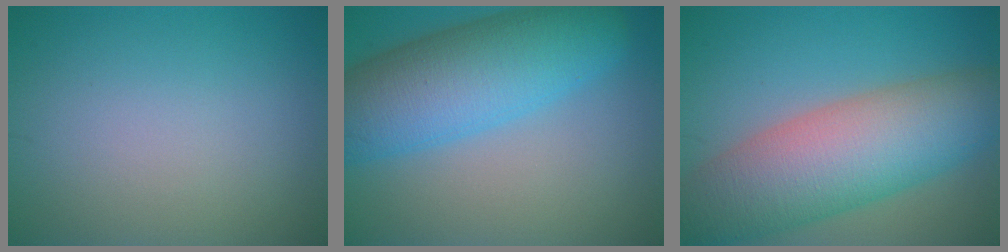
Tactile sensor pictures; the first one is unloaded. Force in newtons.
{"total": 9.9, "press": 9.9, "slide": 0.3}
{"total": 10.9, "press": 10.9, "slide": 0.4}